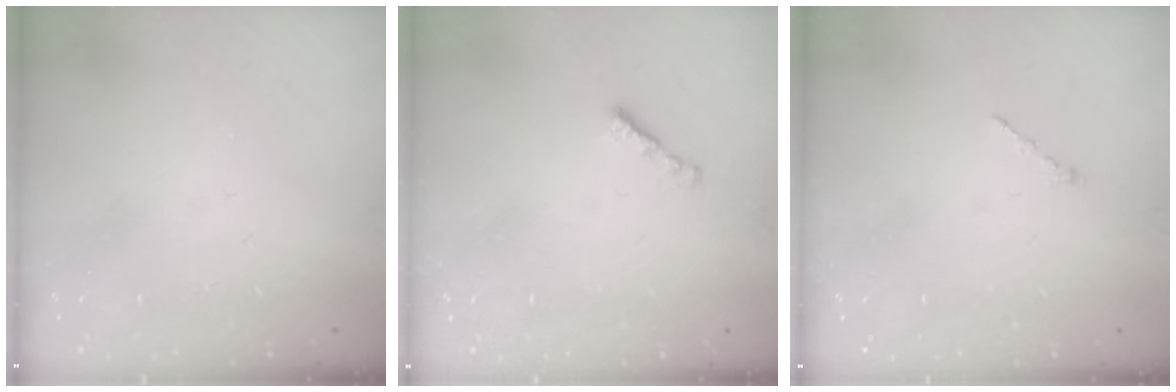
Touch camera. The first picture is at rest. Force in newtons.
{"total": 1.8, "press": 1.7, "slide": 0.6}
{"total": 1.0, "press": 0.9, "slide": 0.3}